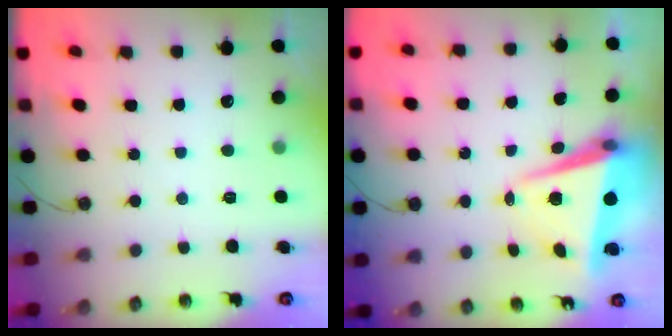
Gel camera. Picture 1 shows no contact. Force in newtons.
{"total": 7.3, "press": 7.1, "slide": 1.8}